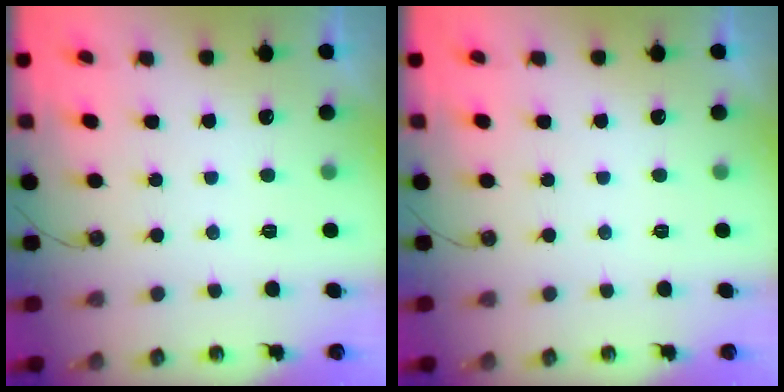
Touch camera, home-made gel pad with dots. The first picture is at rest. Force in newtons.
{"total": 0.0}